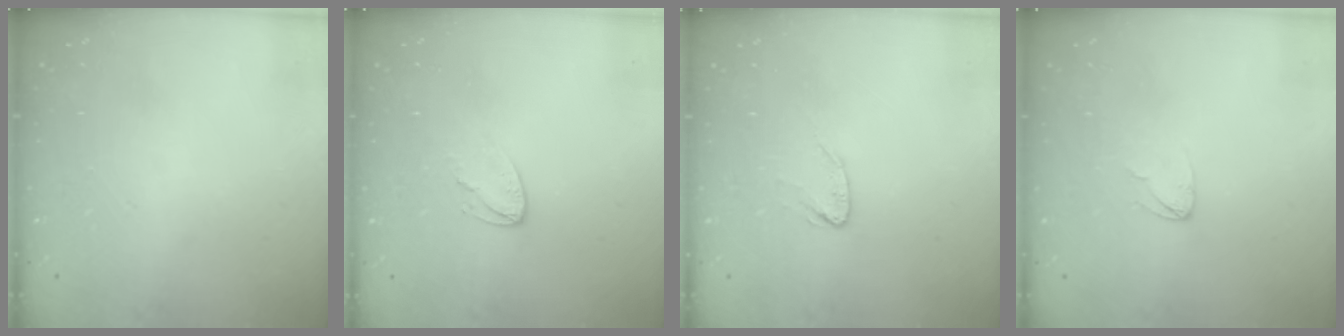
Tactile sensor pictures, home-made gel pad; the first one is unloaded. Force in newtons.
{"total": 4.3, "press": 4.3, "slide": 0.4}
{"total": 4.2, "press": 4.1, "slide": 0.4}
{"total": 2.7, "press": 2.7, "slide": 0.1}